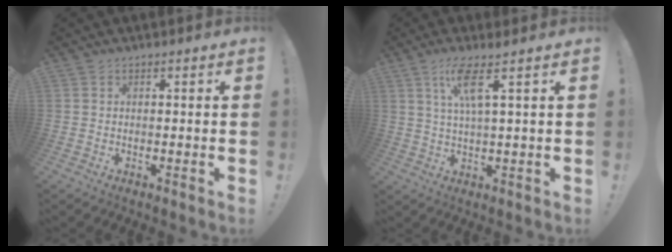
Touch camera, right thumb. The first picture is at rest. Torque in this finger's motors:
{"motor_torque": [0.02, 0.05, 0.34, 0.41, 0.01]}